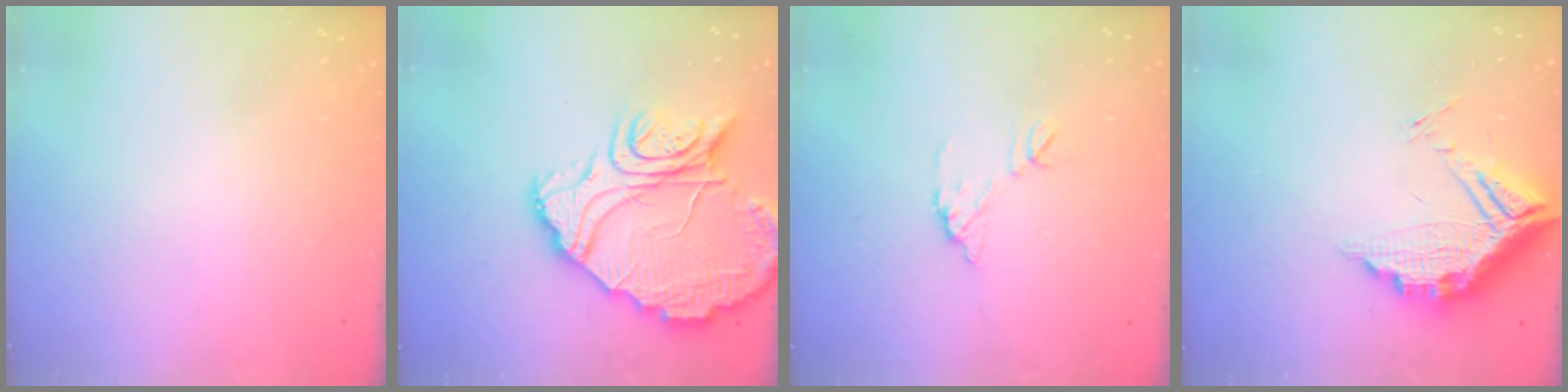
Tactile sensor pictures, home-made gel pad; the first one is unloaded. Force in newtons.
{"total": 17.6, "press": 17.5, "slide": 1.6}
{"total": 7.4, "press": 7.4, "slide": 0.4}
{"total": 14.5, "press": 14.4, "slide": 1.1}